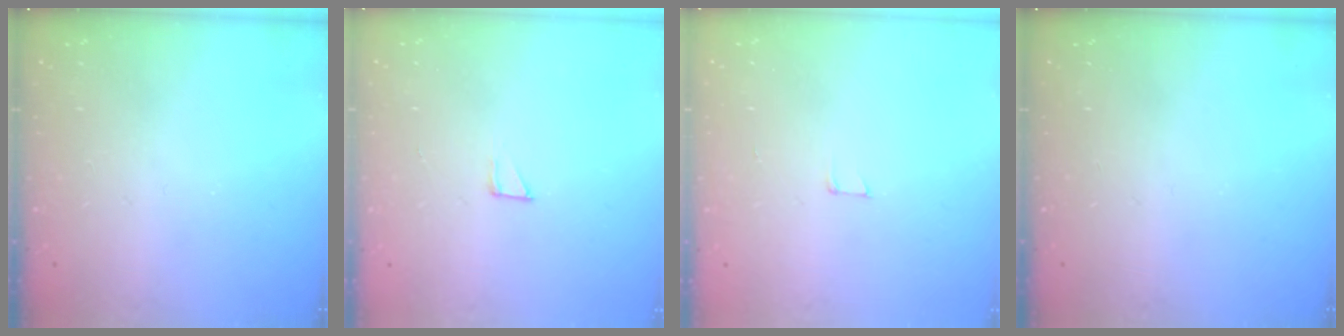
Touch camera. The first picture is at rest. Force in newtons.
{"total": 2.3, "press": 2.3, "slide": 0.2}
{"total": 2.9, "press": 2.9, "slide": 0.2}
{"total": 0.0}